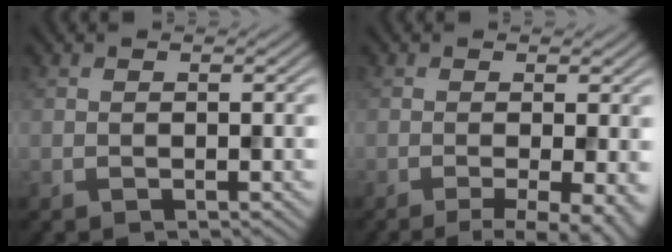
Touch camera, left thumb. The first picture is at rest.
{"total": 5.6, "force": [-2.1, 1.3, 5.1], "torque": [-0.069, -0.005, -0.030]}